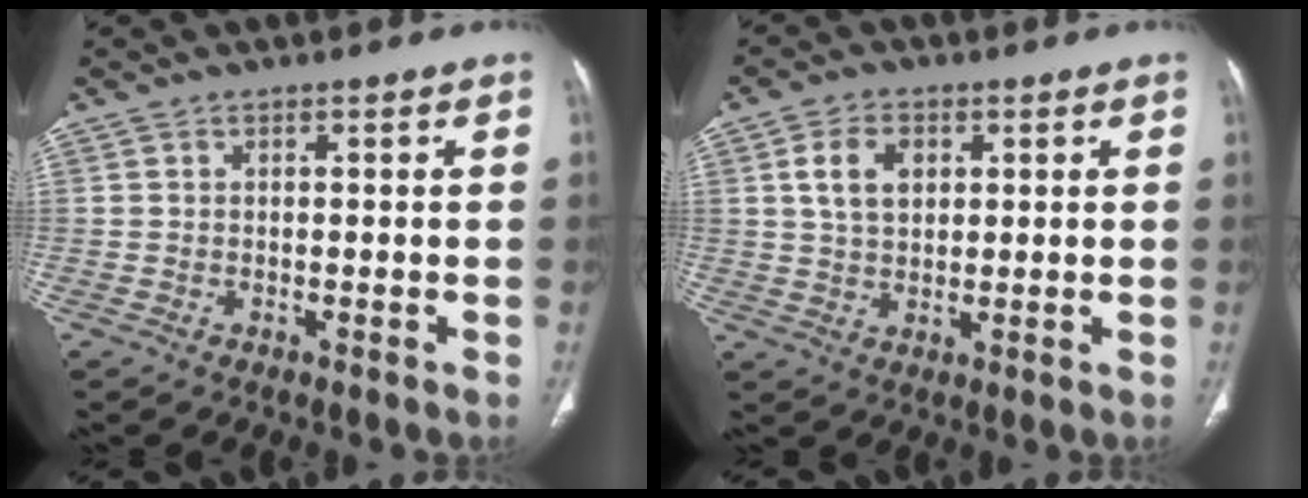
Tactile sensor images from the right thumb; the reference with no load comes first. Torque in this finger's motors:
{"motor_torque": [0.21, 0.25, 0.44, -0.40, 0.05]}